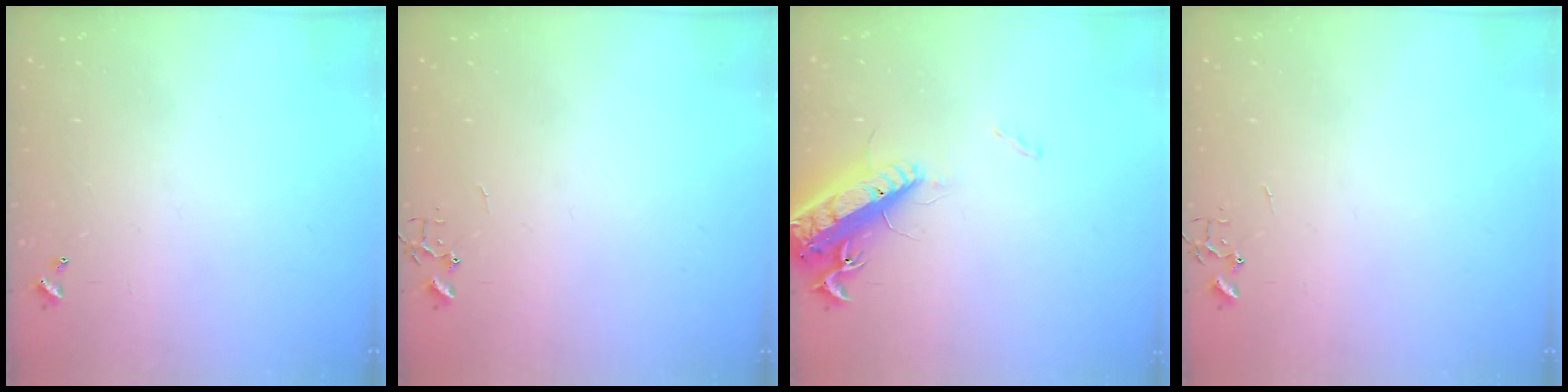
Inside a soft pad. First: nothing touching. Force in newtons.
{"total": 0.0}
{"total": 16.7, "press": 16.2, "slide": 4.1}
{"total": 0.0}